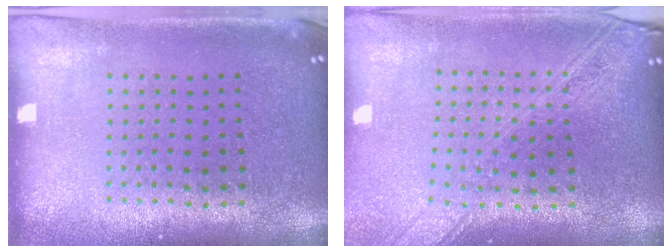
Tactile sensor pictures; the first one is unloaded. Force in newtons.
{"total": 2.2, "press": 1.9, "slide": 1.2}